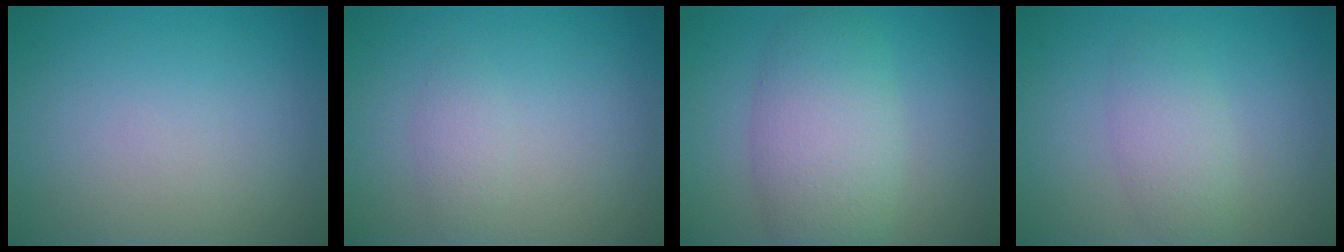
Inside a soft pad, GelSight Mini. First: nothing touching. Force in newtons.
{"total": 1.3, "press": 1.3, "slide": 0.1}
{"total": 6.2, "press": 6.2, "slide": 0.4}
{"total": 2.7, "press": 2.7, "slide": 0.1}